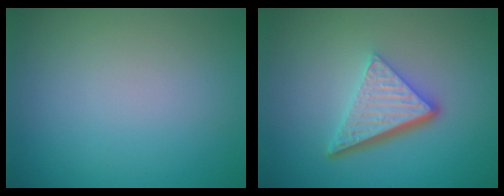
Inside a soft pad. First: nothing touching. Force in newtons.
{"total": 5.6, "press": 3.7, "slide": 4.2}